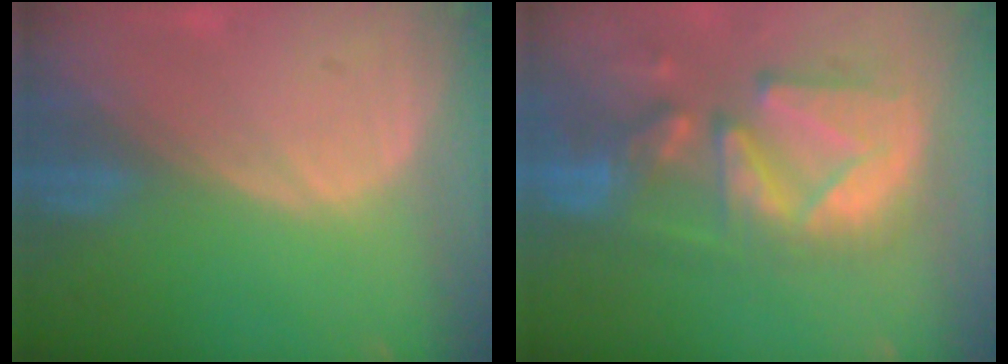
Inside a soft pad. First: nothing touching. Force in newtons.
{"total": 12.5, "press": 11.0, "slide": 5.9}